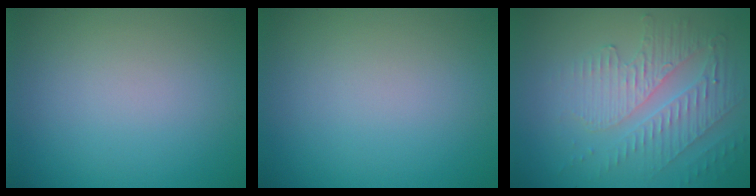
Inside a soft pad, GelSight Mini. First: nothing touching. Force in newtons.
{"total": 0.0}
{"total": 5.0, "press": 3.4, "slide": 3.6}